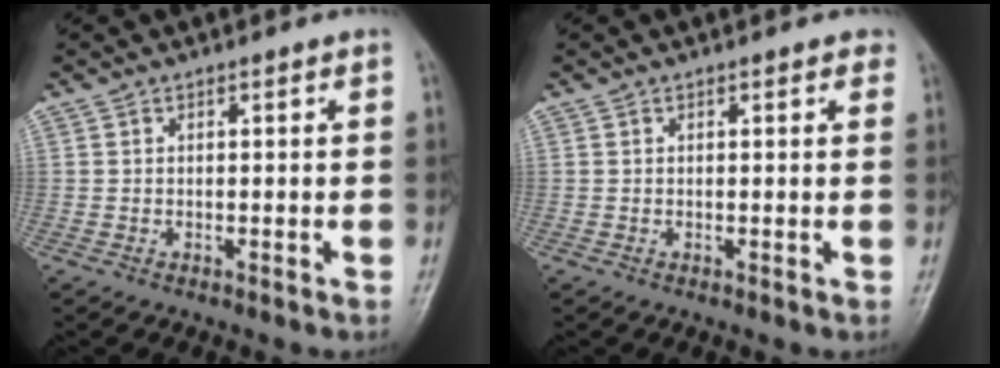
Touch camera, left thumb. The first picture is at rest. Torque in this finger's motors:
{"motor_torque": [-0.17, 0.04, -0.02, -0.01, 0.03]}